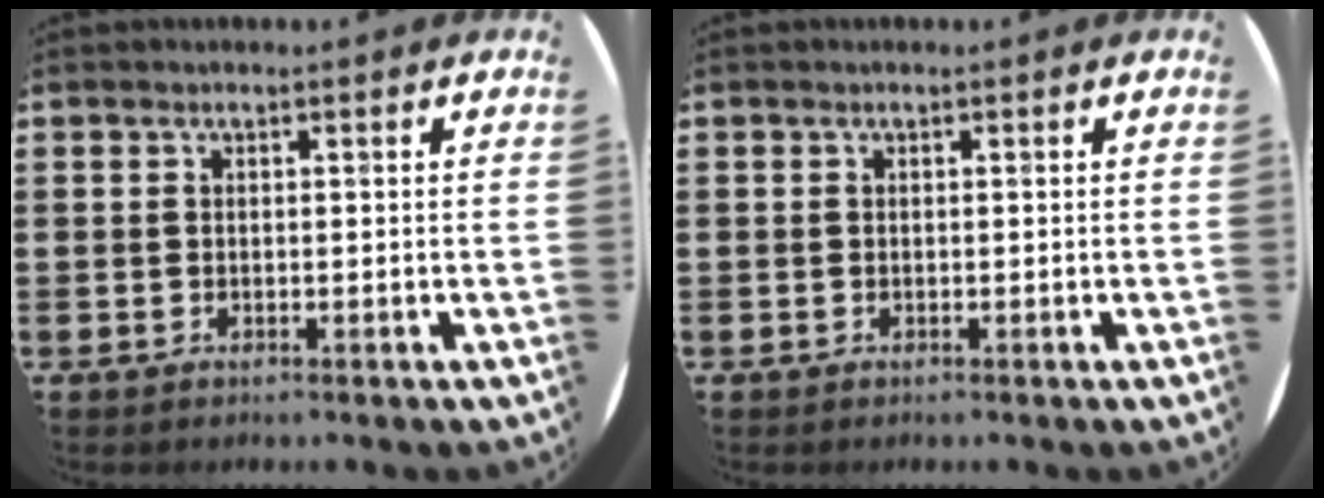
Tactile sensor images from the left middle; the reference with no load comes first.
{"total": 0.0}